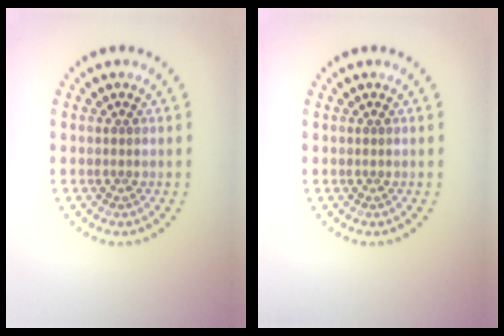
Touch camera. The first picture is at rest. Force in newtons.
{"total": 0.0}